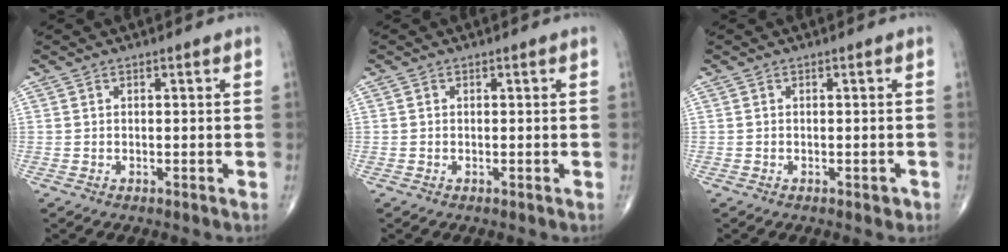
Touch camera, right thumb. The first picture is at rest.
{"total": 0.0}
{"total": 1.0, "force": [-0.5, 0.6, 0.7], "torque": [-0.007, -0.001, -0.007]}